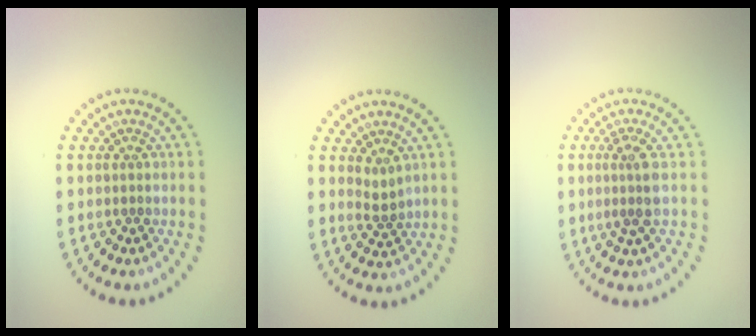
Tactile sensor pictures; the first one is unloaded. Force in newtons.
{"total": 1.3, "press": 0.9, "slide": 0.9}
{"total": 2.3, "press": 1.8, "slide": 1.5}